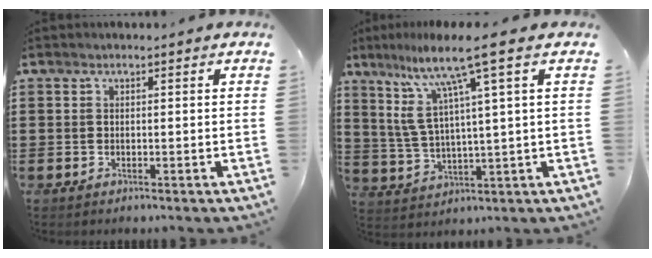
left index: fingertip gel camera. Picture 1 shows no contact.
{"total": 10.1, "force": [5.5, 0.7, 8.4], "torque": [-0.187, -0.019, 0.086]}